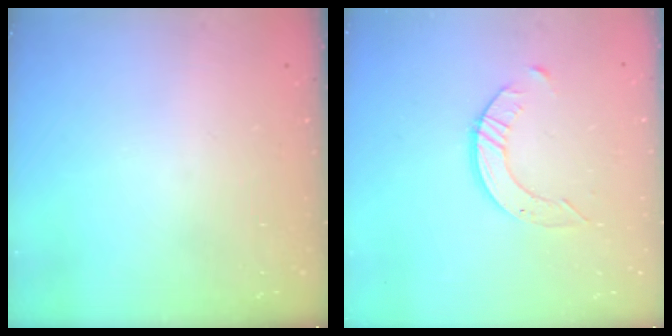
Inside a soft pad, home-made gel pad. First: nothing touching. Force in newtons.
{"total": 4.4, "press": 4.3, "slide": 0.5}